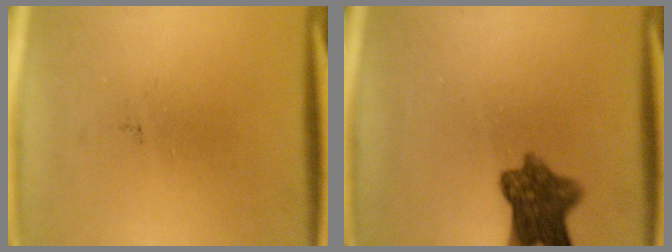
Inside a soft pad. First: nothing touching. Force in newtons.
{"total": 8.0}